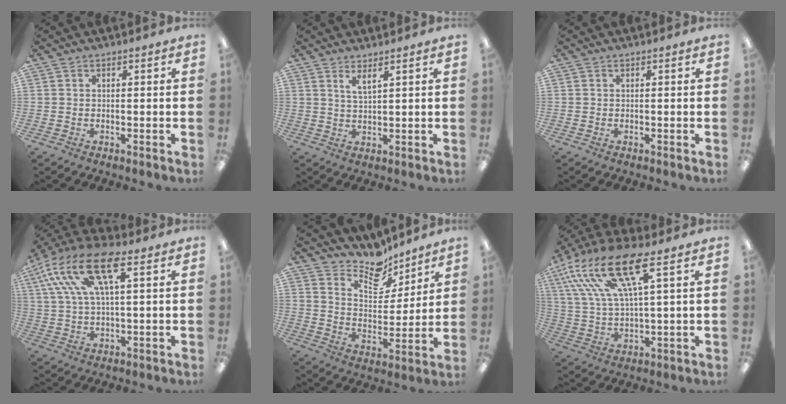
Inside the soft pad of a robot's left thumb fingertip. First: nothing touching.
{"total": 3.1, "force": [2.4, 0.4, 1.9], "torque": [-0.045, -0.006, 0.043]}
{"total": 0.0}
{"total": 17.1, "force": [8.4, 6.6, 13.3], "torque": [-0.277, -0.015, 0.144]}
{"total": 11.6, "force": [10.3, 4.3, 3.1], "torque": [-0.063, -0.075, 0.192]}
{"total": 18.2, "force": [10.2, 5.5, 14.0], "torque": [-0.295, -0.030, 0.172]}